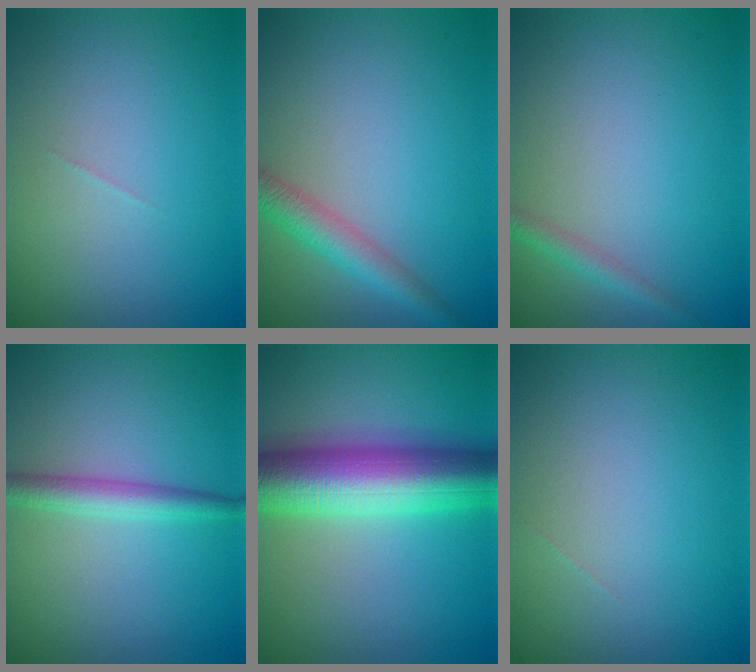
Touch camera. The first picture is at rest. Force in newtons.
{"total": 3.1, "press": 3.1, "slide": 0.0}
{"total": 1.5, "press": 1.5, "slide": 0.1}
{"total": 2.5, "press": 2.5, "slide": 0.1}
{"total": 10.7, "press": 10.7, "slide": 0.1}
{"total": 0.0}